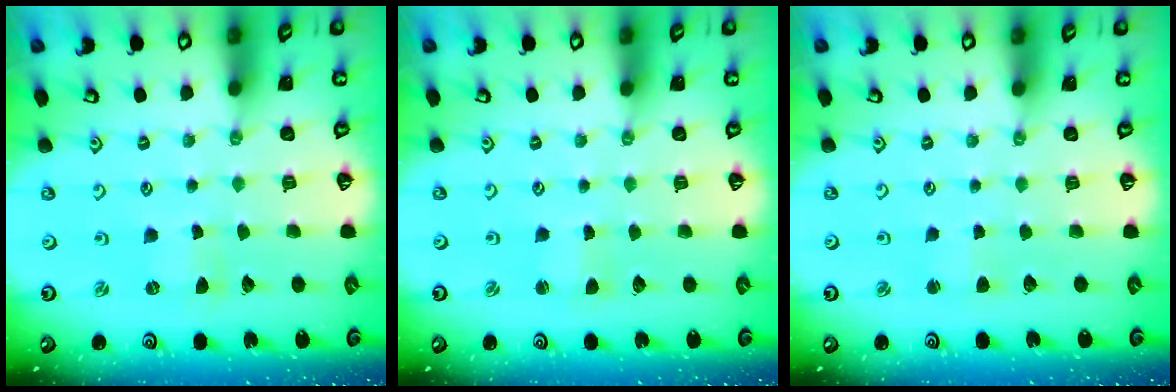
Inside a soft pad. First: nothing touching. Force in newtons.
{"total": 1.1, "press": 1.1, "slide": 0.2}
{"total": 1.2, "press": 1.2, "slide": 0.2}